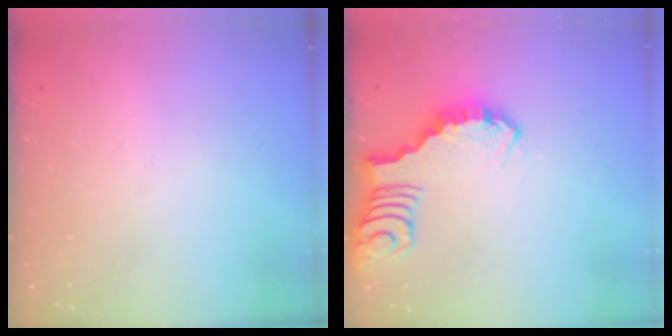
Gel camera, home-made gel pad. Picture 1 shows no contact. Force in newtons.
{"total": 2.7, "press": 2.7, "slide": 0.4}